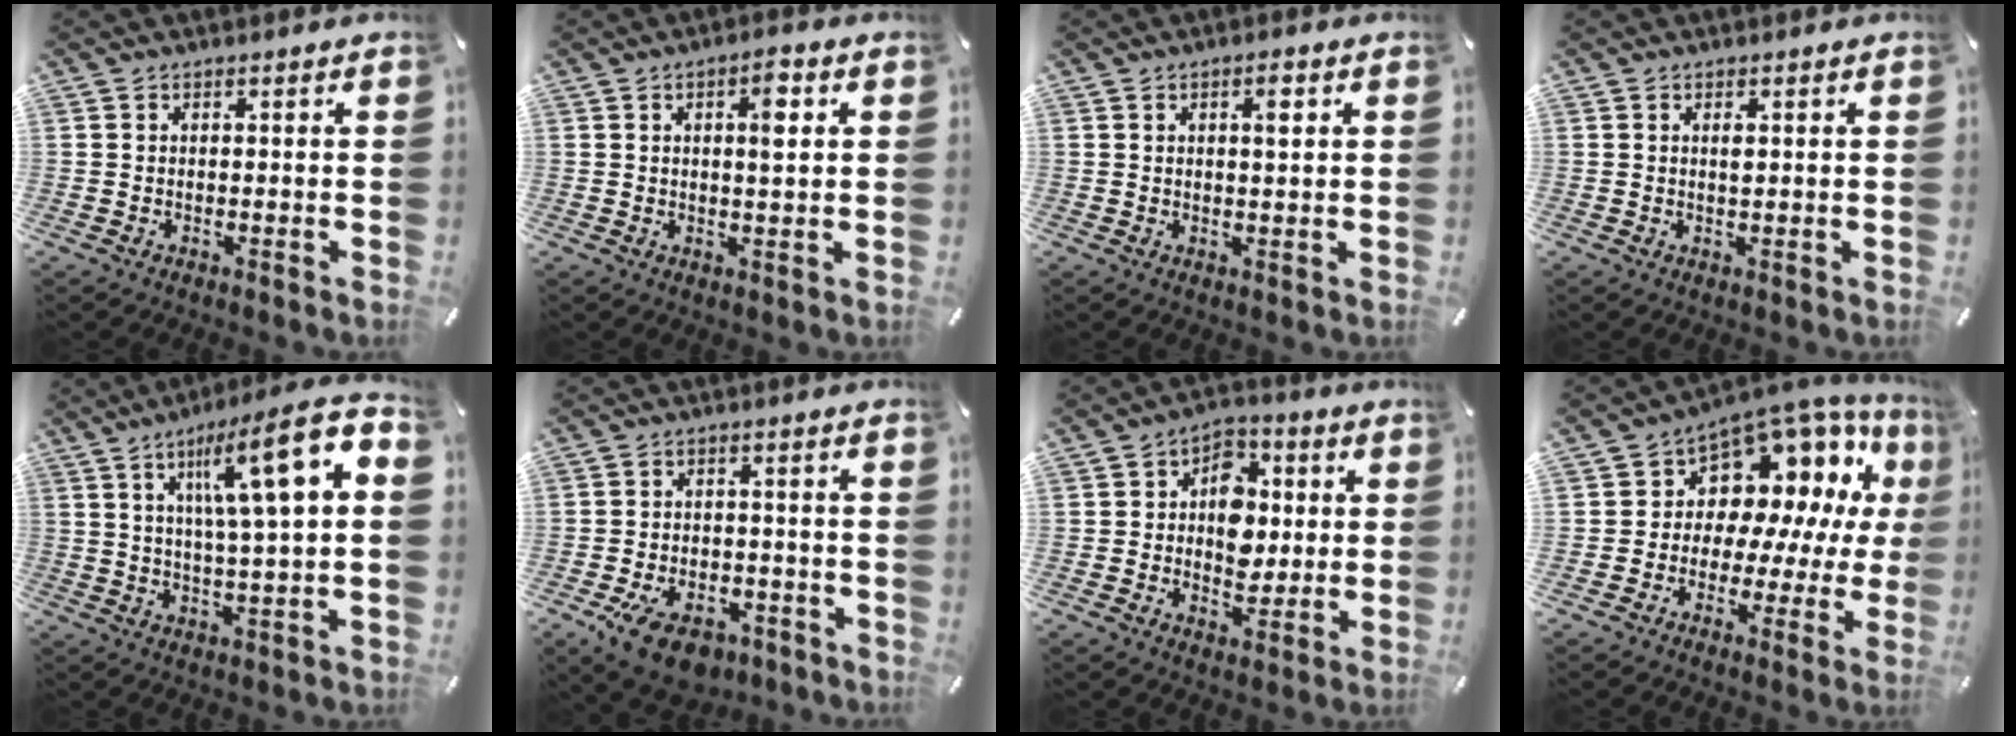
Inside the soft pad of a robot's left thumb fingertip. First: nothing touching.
{"total": 5.3, "force": [1.6, 1.9, 4.7], "torque": [-0.065, -0.005, 0.018]}
{"total": 3.2, "force": [1.1, 1.0, 2.8], "torque": [-0.043, -0.001, 0.014]}
{"total": 1.1, "force": [0.3, 0.3, 1.0], "torque": [-0.021, 0.001, 0.005]}
{"total": 16.5, "force": [6.1, 2.7, 15.1], "torque": [-0.240, -0.034, 0.085]}
{"total": 9.3, "force": [-5.4, 5.4, 5.3], "torque": [-0.104, 0.027, -0.093]}
{"total": 10.2, "force": [0.1, 8.1, 6.2], "torque": [-0.084, 0.012, 0.003]}
{"total": 11.1, "force": [5.9, 8.3, 4.4], "torque": [-0.076, -0.068, 0.108]}